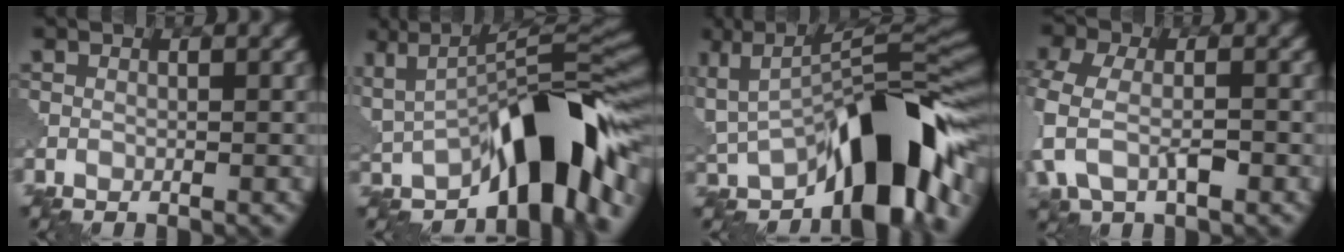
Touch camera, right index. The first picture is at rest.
{"total": 11.7, "force": [-3.3, 4.4, 10.4], "torque": [-0.126, 0.016, -0.064]}
{"total": 12.0, "force": [-3.8, 5.0, 10.3], "torque": [-0.119, 0.014, -0.071]}
{"total": 6.0, "force": [-1.9, 3.5, 4.4], "torque": [-0.114, -0.003, -0.044]}